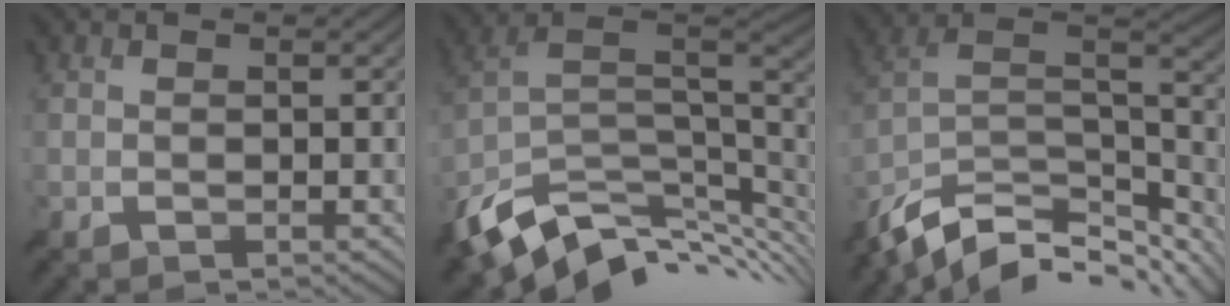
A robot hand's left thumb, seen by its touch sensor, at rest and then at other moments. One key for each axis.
{"total": 13.2, "fx": -6.7, "fy": 6.5, "fz": 9.3, "tx": -0.215, "ty": -0.019, "tz": -0.115}
{"total": 14.7, "fx": -10.6, "fy": 6.3, "fz": 8.1, "tx": -0.207, "ty": -0.011, "tz": -0.170}